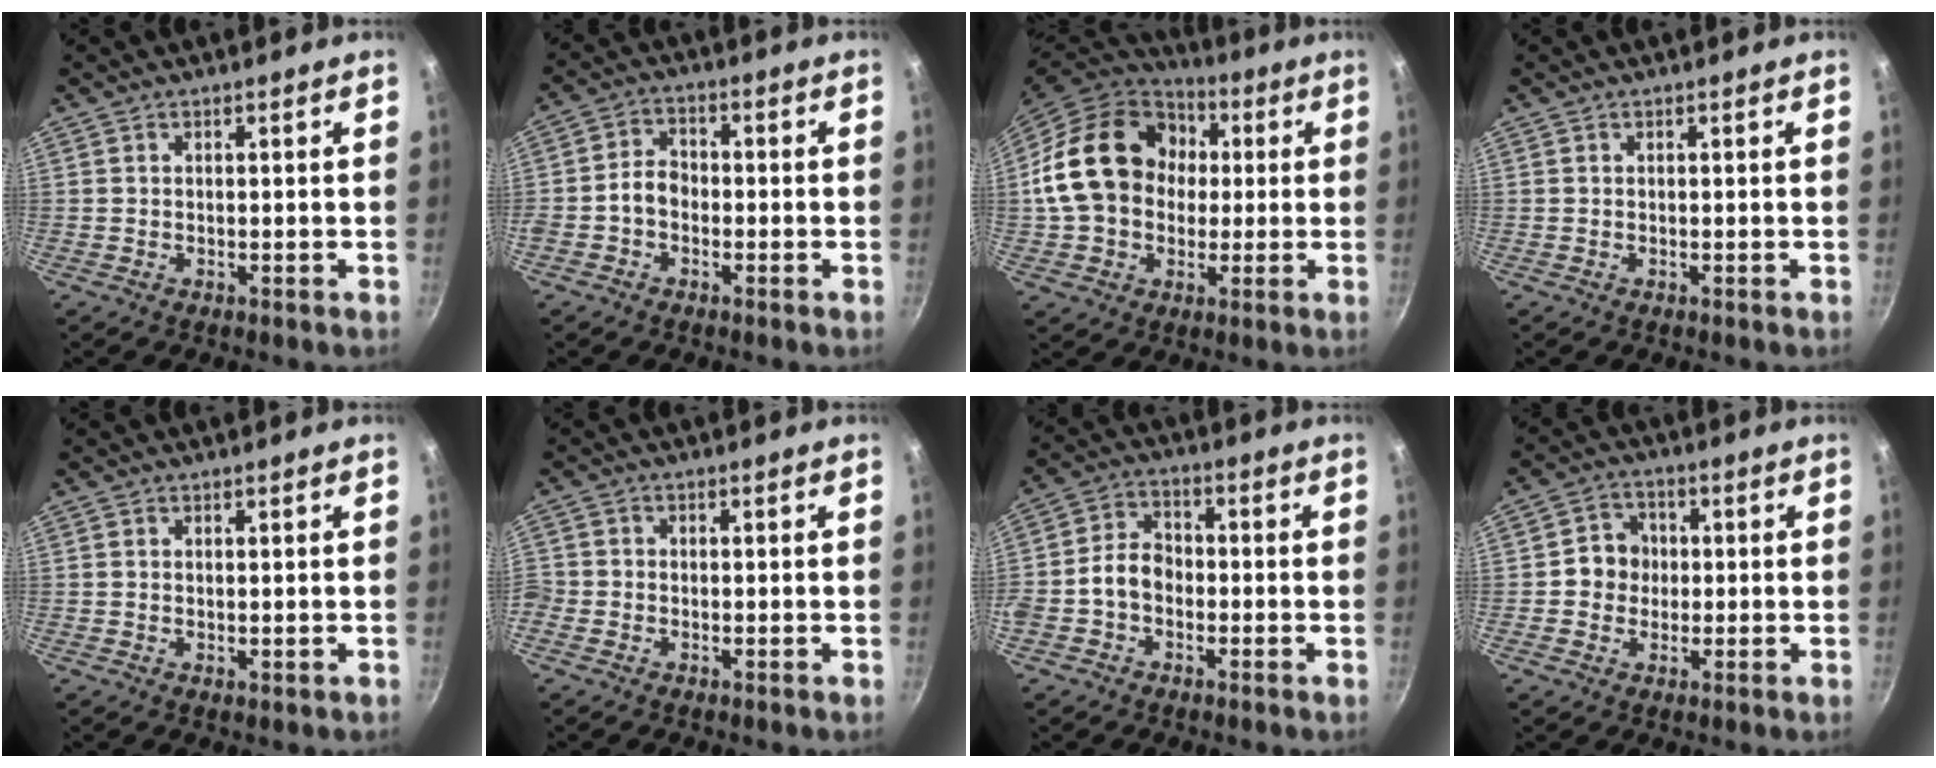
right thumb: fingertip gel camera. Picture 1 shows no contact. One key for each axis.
{"total": 4.7, "fx": -1.4, "fy": 3.6, "fz": 2.7, "tx": -0.029, "ty": 0.023, "tz": -0.035}
{"total": 21.8, "fx": 2.5, "fy": 17.0, "fz": 13.5, "tx": -0.222, "ty": 0.037, "tz": 0.038}
{"total": 0.0}
{"total": 0.6, "fx": 0.2, "fy": 0.2, "fz": 0.5, "tx": -0.006, "ty": -0.004, "tz": 0.001}
{"total": 2.6, "fx": -1.0, "fy": 2.3, "fz": 0.8, "tx": -0.014, "ty": 0.008, "tz": -0.026}
{"total": 6.9, "fx": -1.7, "fy": 5.3, "fz": 4.1, "tx": -0.050, "ty": 0.028, "tz": -0.044}
{"total": 6.0, "fx": 0.0, "fy": 5.5, "fz": 2.2, "tx": 0.000, "ty": 0.010, "tz": -0.011}